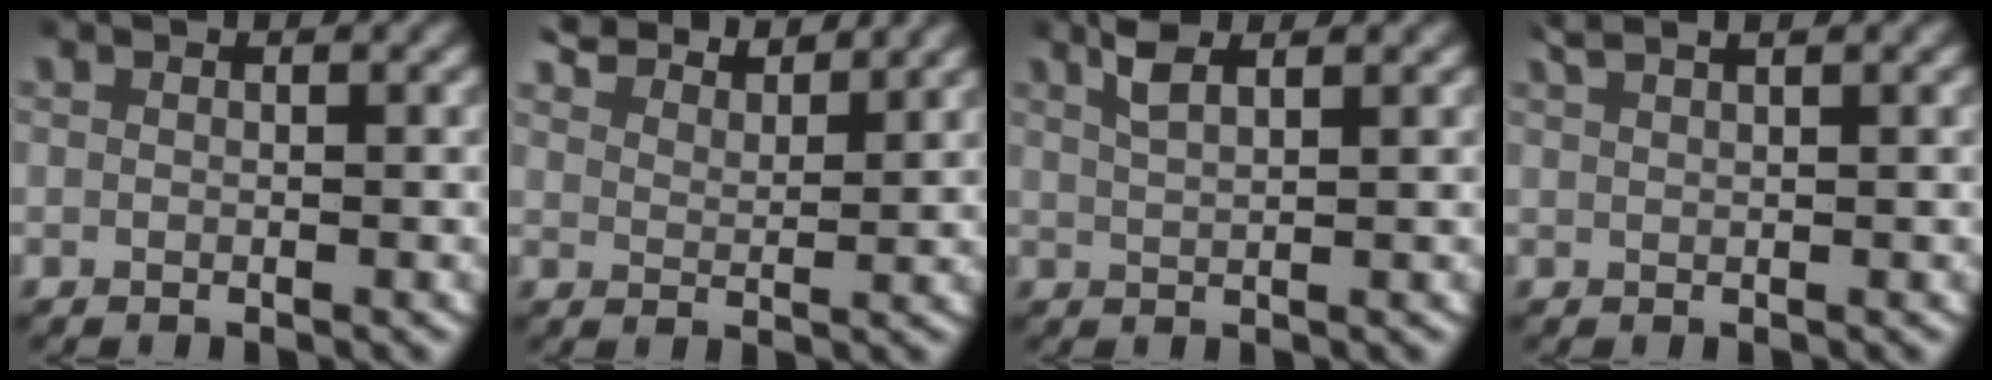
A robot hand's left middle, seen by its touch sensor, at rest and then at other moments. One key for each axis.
{"total": 4.7, "fx": 4.4, "fy": 0.9, "fz": 1.5, "tx": -0.031, "ty": 0.003, "tz": 0.075}
{"total": 2.4, "fx": 1.8, "fy": 0.4, "fz": 1.5, "tx": -0.036, "ty": 0.002, "tz": 0.032}
{"total": 2.5, "fx": 2.1, "fy": 0.5, "fz": 1.3, "tx": -0.030, "ty": 0.008, "tz": 0.035}